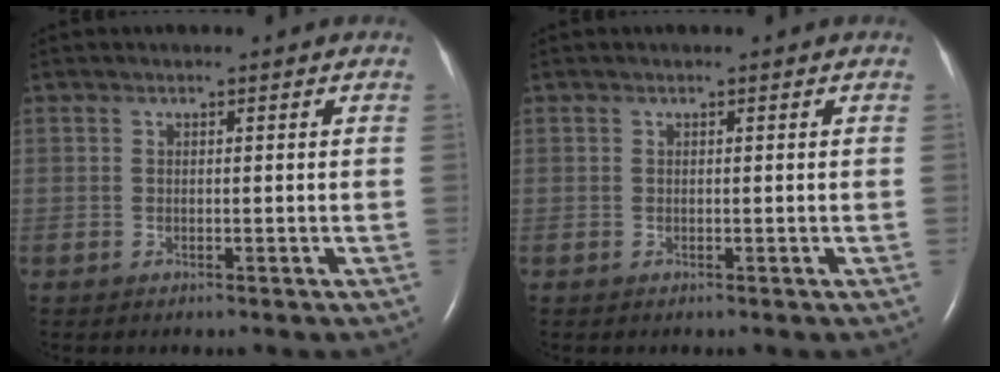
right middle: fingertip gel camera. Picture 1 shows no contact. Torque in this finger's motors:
{"motor_torque": [0.00, 0.00, 0.00, 0.00]}